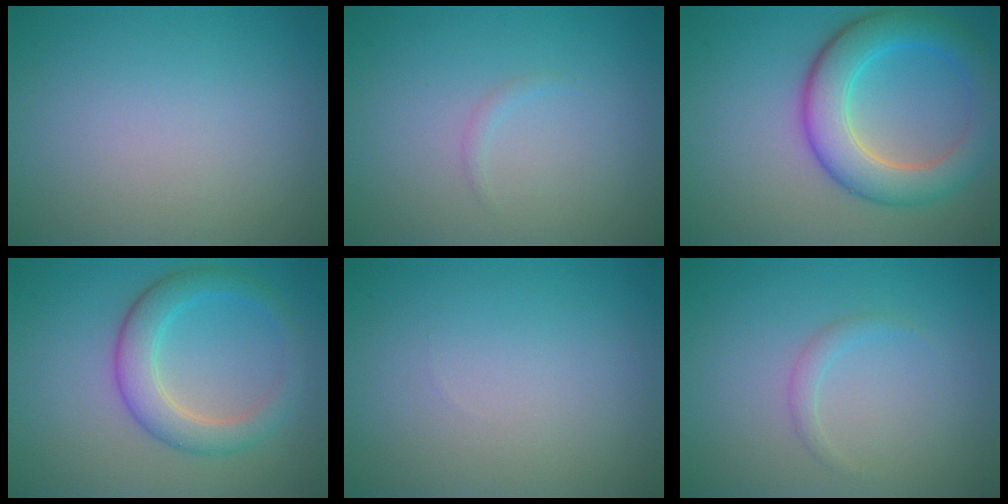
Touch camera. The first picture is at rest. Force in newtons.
{"total": 0.5, "press": 0.5, "slide": 0.1}
{"total": 6.6, "press": 6.6, "slide": 0.3}
{"total": 4.2, "press": 4.2, "slide": 0.1}
{"total": 0.0}
{"total": 1.0, "press": 1.0, "slide": 0.1}